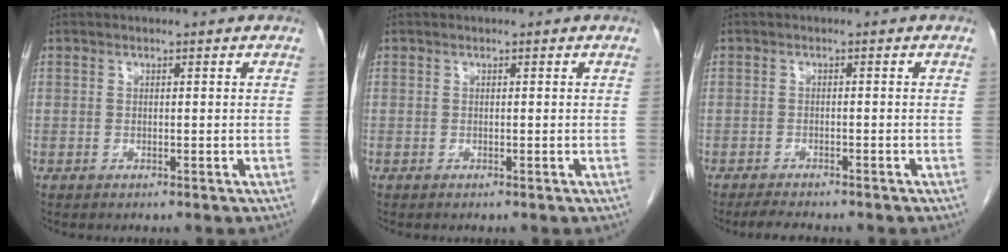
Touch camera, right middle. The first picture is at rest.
{"total": 0.0}
{"total": 3.6, "force": [-3.2, 0.5, 1.5], "torque": [-0.028, -0.010, -0.049]}